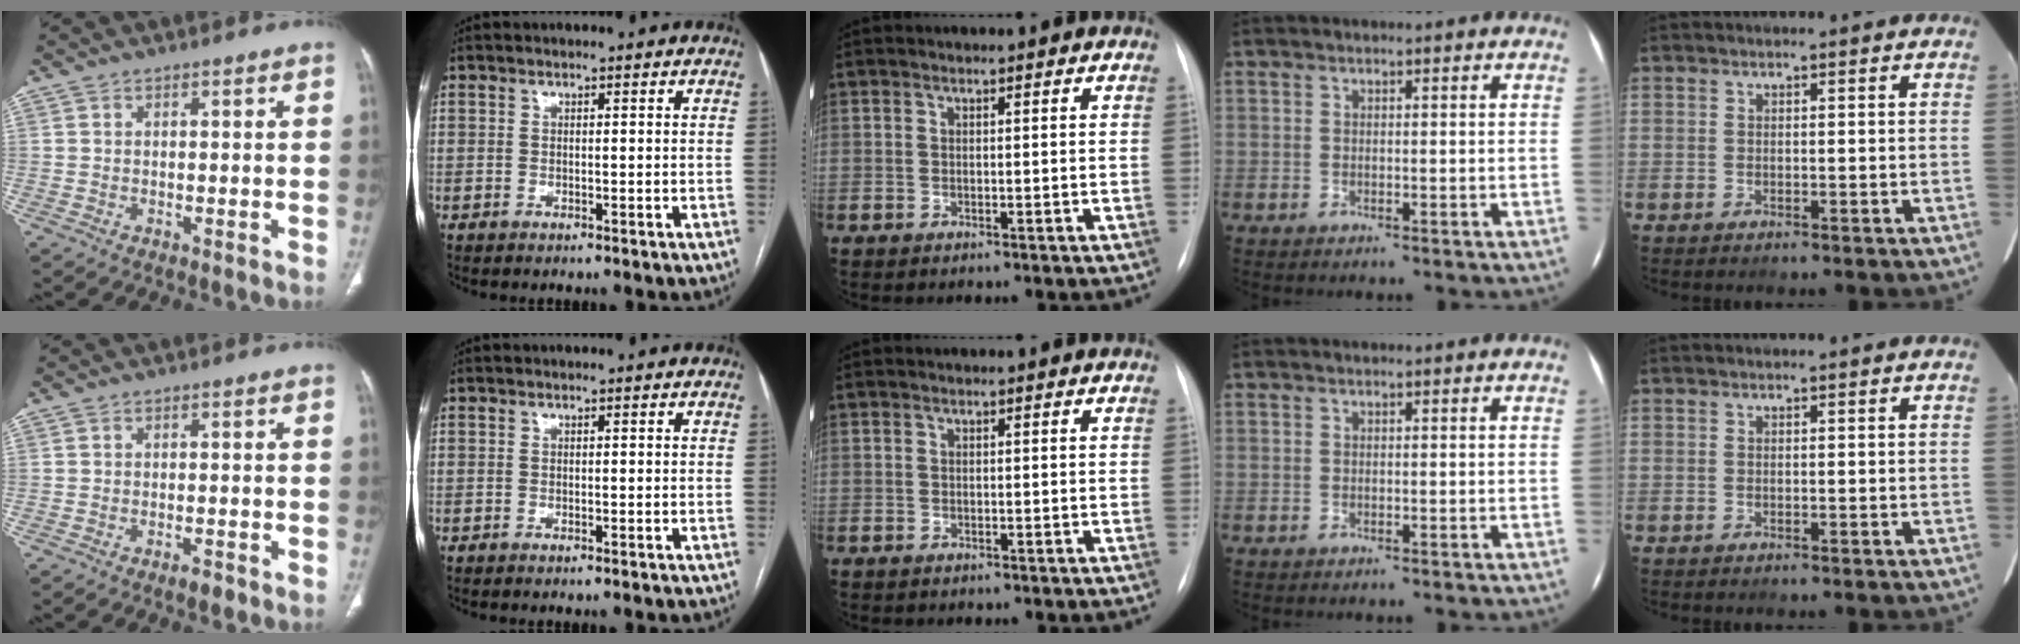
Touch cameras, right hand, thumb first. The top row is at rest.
{"thumb": {"total": 1.8, "force": [-1.2, 0.5, 1.1], "torque": [-0.020, 0.002, -0.020]}, "middle": {"total": 0.9, "force": [-0.7, 0.5, 0.2], "torque": [-0.003, 0.002, -0.009]}}